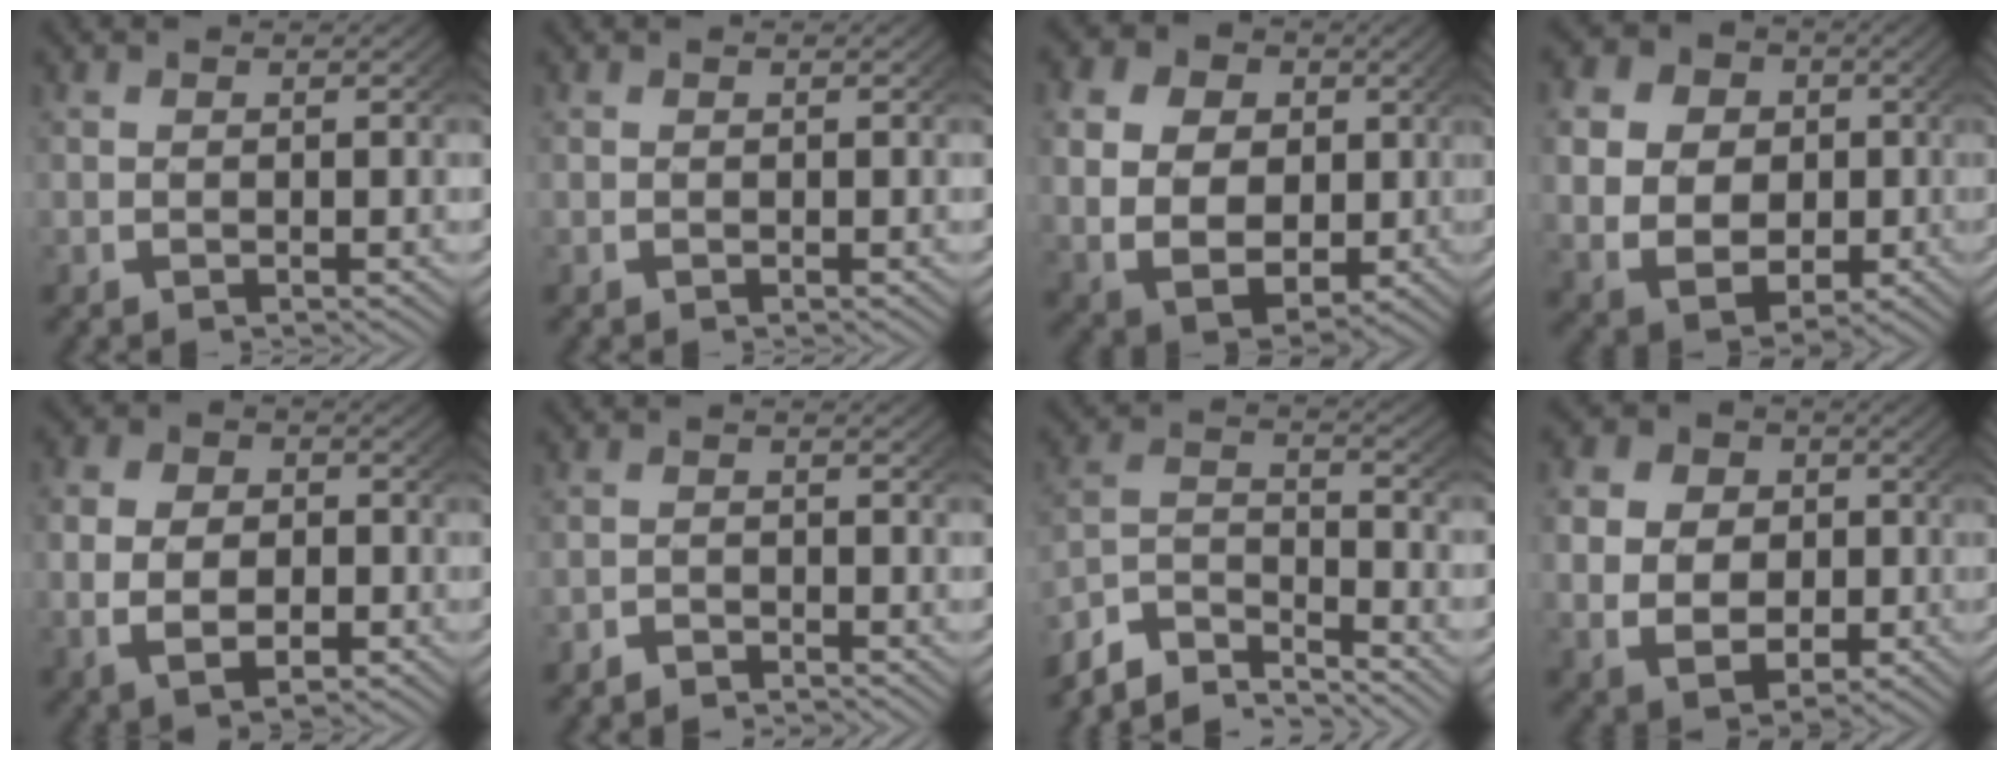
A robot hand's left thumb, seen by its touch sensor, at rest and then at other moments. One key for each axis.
{"total": 0.0}
{"total": 11.7, "fx": -0.2, "fy": 9.2, "fz": 7.2, "tx": -0.154, "ty": -0.047, "tz": 0.010}
{"total": 11.9, "fx": -0.3, "fy": 9.7, "fz": 6.9, "tx": -0.152, "ty": -0.040, "tz": 0.005}
{"total": 5.7, "fx": -1.1, "fy": 3.9, "fz": 4.0, "tx": -0.072, "ty": -0.016, "tz": -0.011}
{"total": 2.0, "fx": -2.0, "fy": 0.2, "fz": 0.1, "tx": 0.001, "ty": -0.005, "tz": -0.039}
{"total": 9.1, "fx": -5.6, "fy": 5.4, "fz": 4.7, "tx": -0.102, "ty": -0.032, "tz": -0.093}
{"total": 9.1, "fx": -0.4, "fy": 7.4, "fz": 5.3, "tx": -0.111, "ty": -0.030, "tz": 0.003}